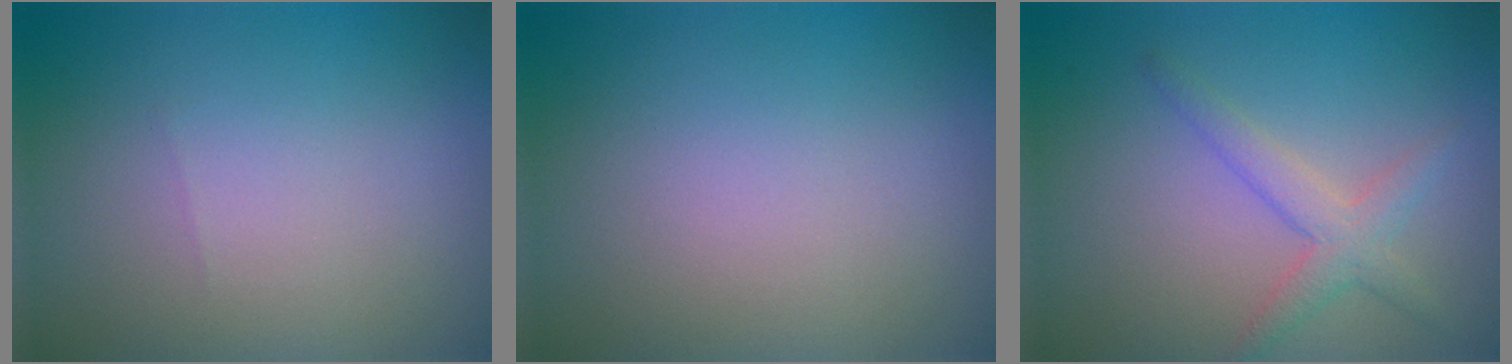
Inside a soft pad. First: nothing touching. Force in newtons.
{"total": 0.0}
{"total": 2.6, "press": 2.6, "slide": 0.1}